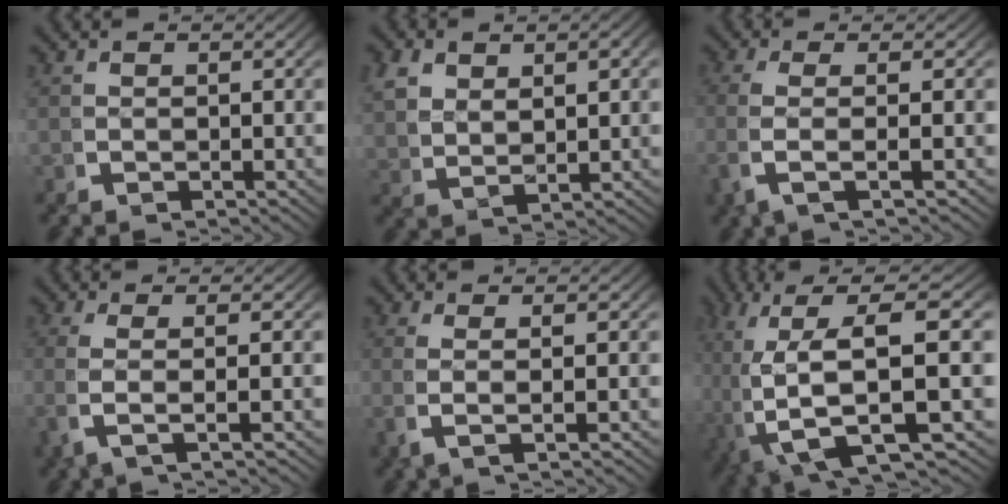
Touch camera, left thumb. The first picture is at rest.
{"total": 3.2, "force": [1.5, 1.7, 2.3], "torque": [-0.041, -0.002, 0.037]}
{"total": 4.0, "force": [-0.5, 0.2, 4.0], "torque": [-0.098, 0.002, -0.012]}
{"total": 3.7, "force": [-0.3, 0.0, 3.6], "torque": [-0.089, 0.002, -0.008]}
{"total": 2.5, "force": [0.0, -0.4, 2.5], "torque": [-0.058, 0.001, 0.000]}
{"total": 13.6, "force": [-2.6, 7.3, 11.2], "torque": [-0.228, -0.046, -0.027]}